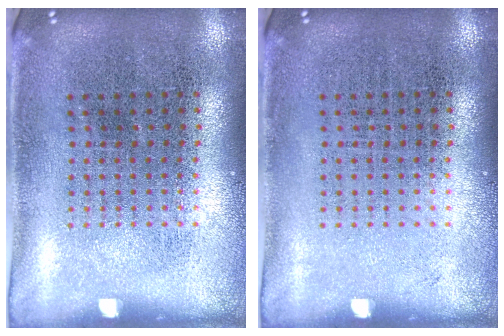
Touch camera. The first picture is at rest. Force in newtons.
{"total": 0.0}